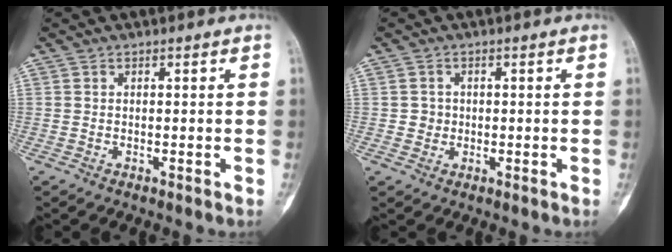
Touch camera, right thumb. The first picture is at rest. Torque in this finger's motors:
{"motor_torque": [0.25, 0.62, 0.09, -0.54, 0.03]}